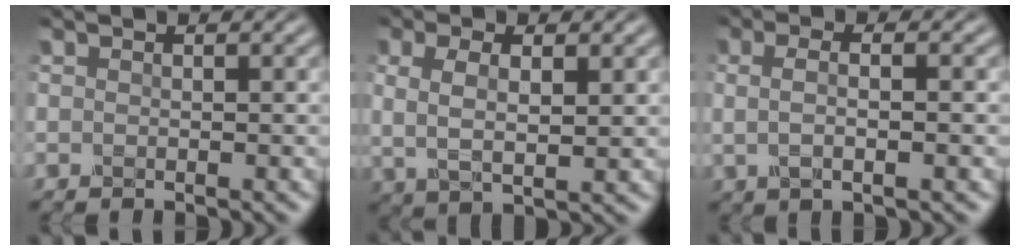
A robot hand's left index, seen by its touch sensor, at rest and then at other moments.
{"total": 3.8, "force": [0.9, 1.4, 3.5], "torque": [-0.073, -0.002, 0.018]}
{"total": 3.6, "force": [0.3, 1.3, 3.3], "torque": [-0.055, 0.002, -0.002]}